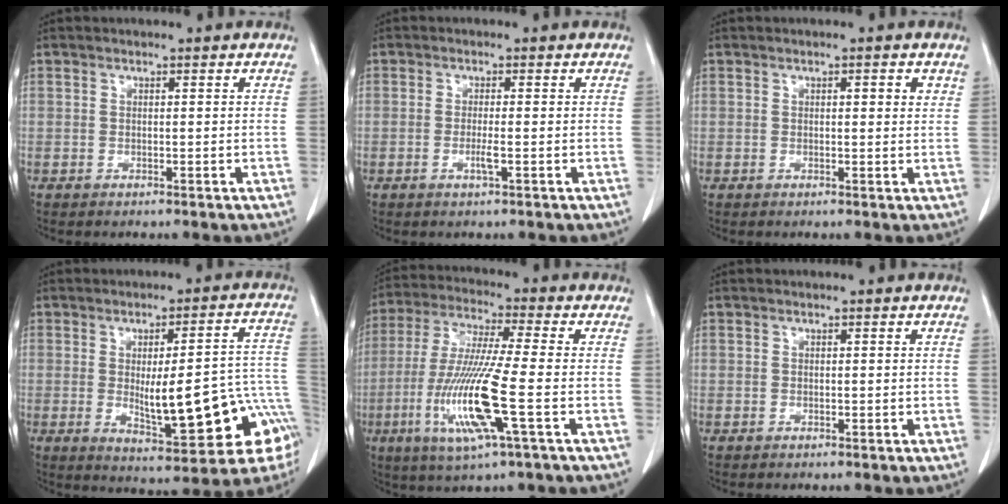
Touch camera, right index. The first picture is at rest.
{"total": 1.9, "force": [-0.7, 0.0, 1.8], "torque": [-0.037, -0.003, -0.012]}
{"total": 1.9, "force": [0.9, 0.6, 1.6], "torque": [-0.019, 0.001, 0.008]}
{"total": 18.7, "force": [-4.6, 4.4, 17.6], "torque": [-0.152, 0.028, -0.039]}
{"total": 14.1, "force": [-4.0, 0.1, 13.5], "torque": [-0.285, -0.019, -0.081]}
{"total": 0.0}